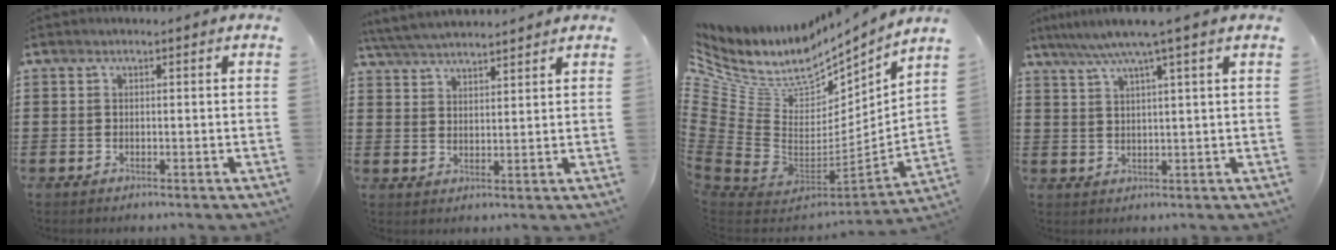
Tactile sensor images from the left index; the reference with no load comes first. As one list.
[{"total": 4.3, "force": [4.2, 0.0, 1.0], "torque": [-0.033, -0.015, 0.076]}, {"total": 9.6, "force": [6.0, 6.0, 4.4], "torque": [-0.142, -0.061, 0.104]}, {"total": 5.2, "force": [3.5, -0.9, 3.7], "torque": [-0.082, -0.010, 0.056]}]